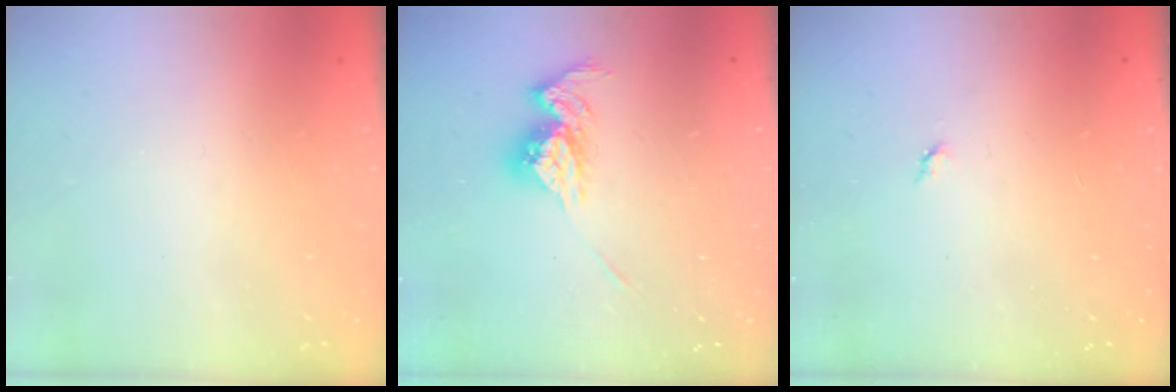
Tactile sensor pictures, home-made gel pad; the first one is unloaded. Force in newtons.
{"total": 11.8, "press": 11.8, "slide": 0.5}
{"total": 2.8, "press": 2.8, "slide": 0.4}